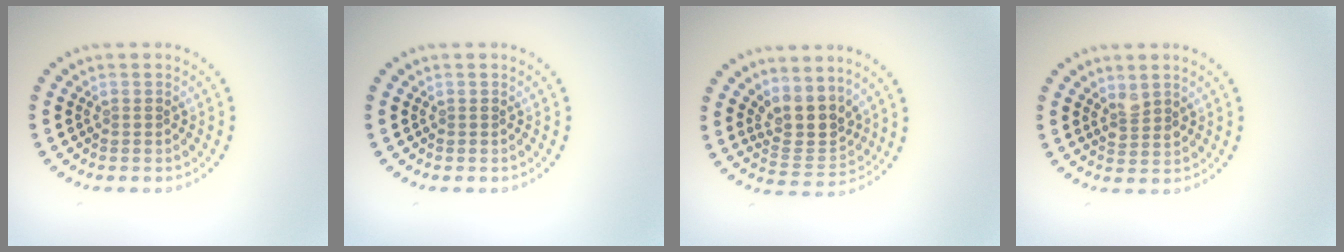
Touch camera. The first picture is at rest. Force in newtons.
{"total": 0.0}
{"total": 3.7, "press": 3.1, "slide": 2.0}
{"total": 1.7, "press": 1.4, "slide": 0.9}